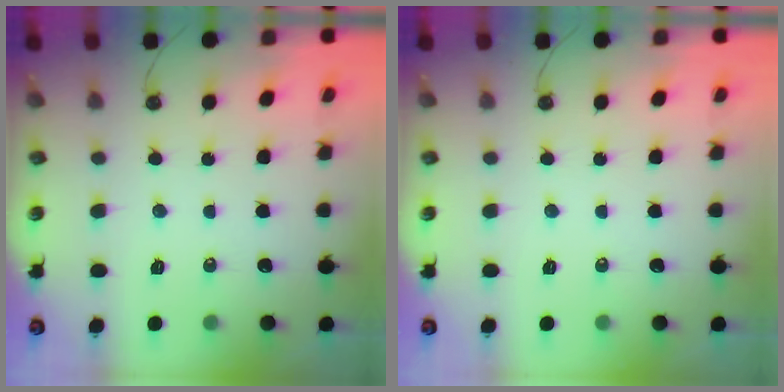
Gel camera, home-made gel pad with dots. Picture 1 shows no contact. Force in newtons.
{"total": 0.0}